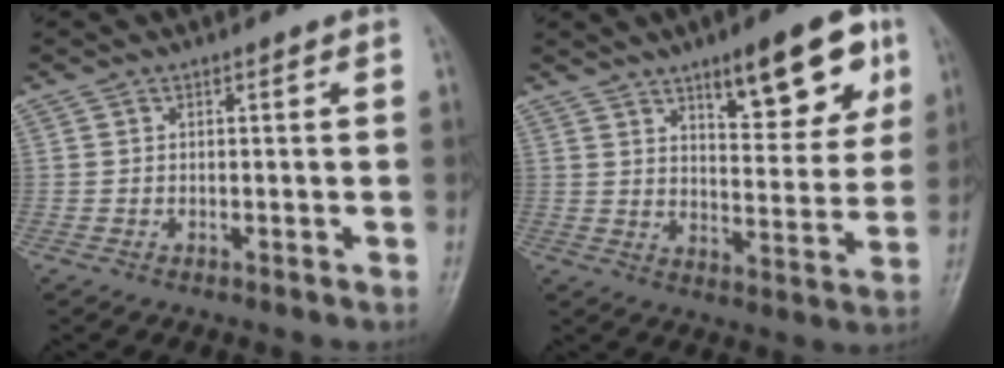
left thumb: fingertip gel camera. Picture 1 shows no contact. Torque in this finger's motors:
{"motor_torque": [0.52, 0.48, 0.49, -0.30, 0.14]}